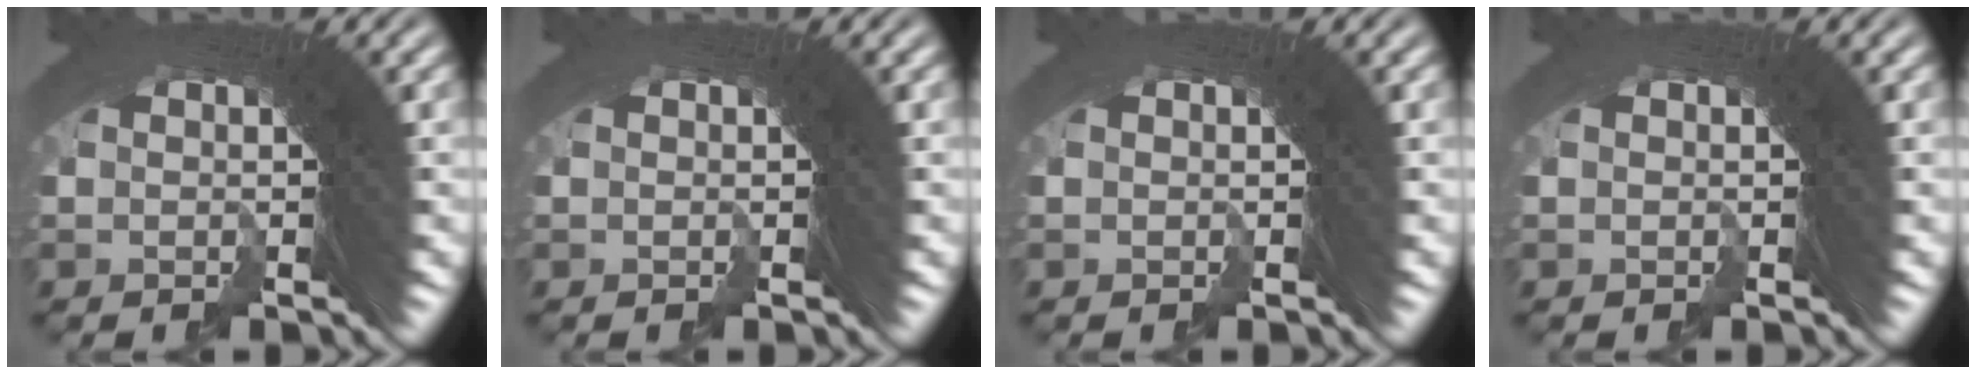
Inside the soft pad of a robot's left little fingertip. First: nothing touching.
{"total": 0.0}
{"total": 0.0}
{"total": 0.0}